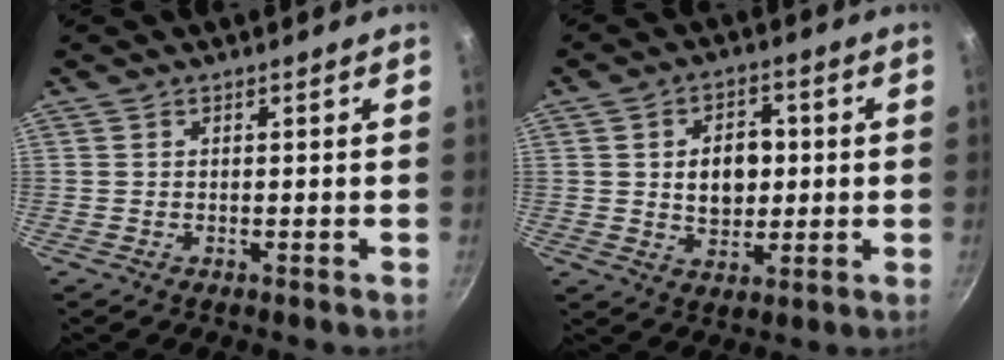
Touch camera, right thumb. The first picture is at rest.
{"total": 8.9, "force": [0.8, 6.3, 6.2], "torque": [-0.066, 0.003, 0.013]}